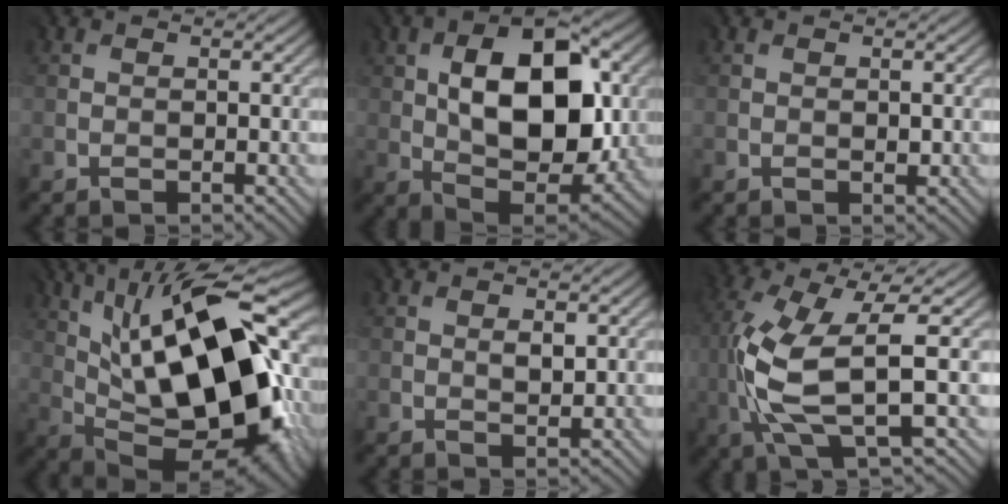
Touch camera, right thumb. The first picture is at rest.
{"total": 14.3, "force": [2.0, 8.2, 11.5], "torque": [-0.183, 0.005, 0.034]}
{"total": 0.6, "force": [0.0, 0.4, 0.5], "torque": [-0.007, -0.002, 0.000]}
{"total": 19.0, "force": [3.3, 8.2, 16.9], "torque": [-0.286, 0.021, 0.055]}
{"total": 1.4, "force": [0.6, 0.7, 1.1], "torque": [-0.017, -0.006, 0.013]}
{"total": 9.8, "force": [-0.7, 2.7, 9.4], "torque": [-0.216, -0.008, -0.012]}